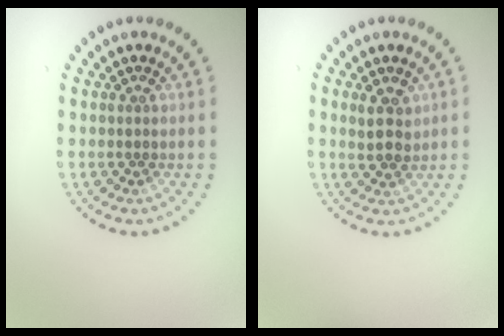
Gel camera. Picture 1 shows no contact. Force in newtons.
{"total": 2.3, "press": 2.2, "slide": 0.7}